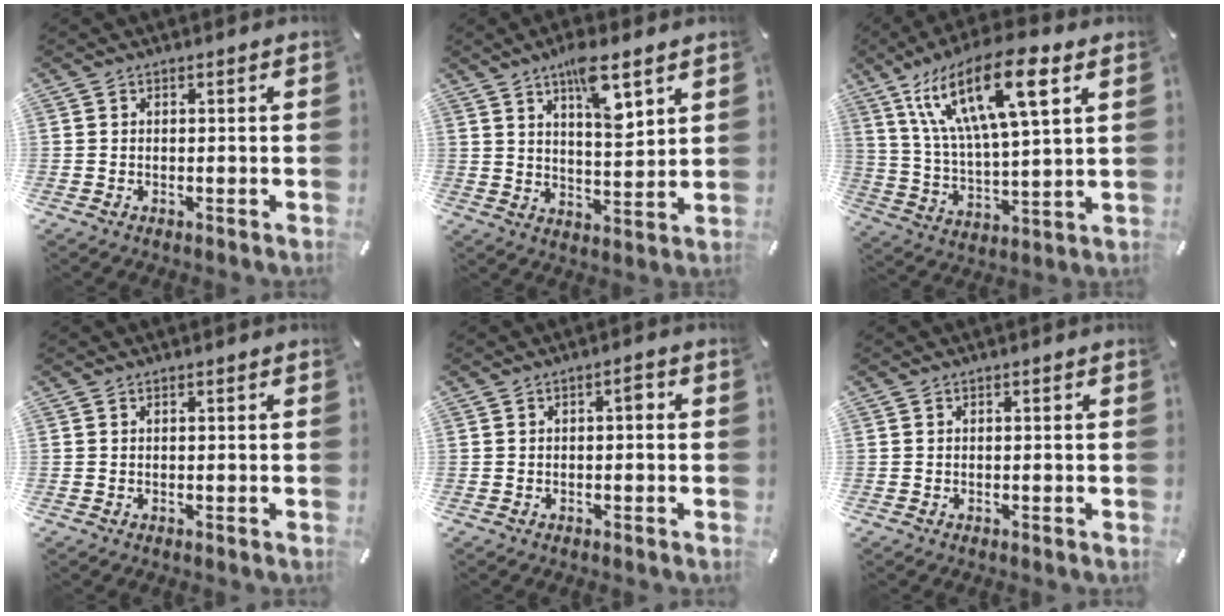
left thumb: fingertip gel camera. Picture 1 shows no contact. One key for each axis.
{"total": 9.8, "fx": 6.6, "fy": 2.6, "fz": 6.8, "tx": -0.109, "ty": -0.038, "tz": 0.109}
{"total": 20.4, "fx": 10.5, "fy": 6.4, "fz": 16.2, "tx": -0.318, "ty": -0.032, "tz": 0.167}
{"total": 0.0}
{"total": 2.1, "fx": 0.0, "fy": 0.8, "fz": 2.0, "tx": -0.040, "ty": 0.010, "tz": -0.003}
{"total": 0.0}